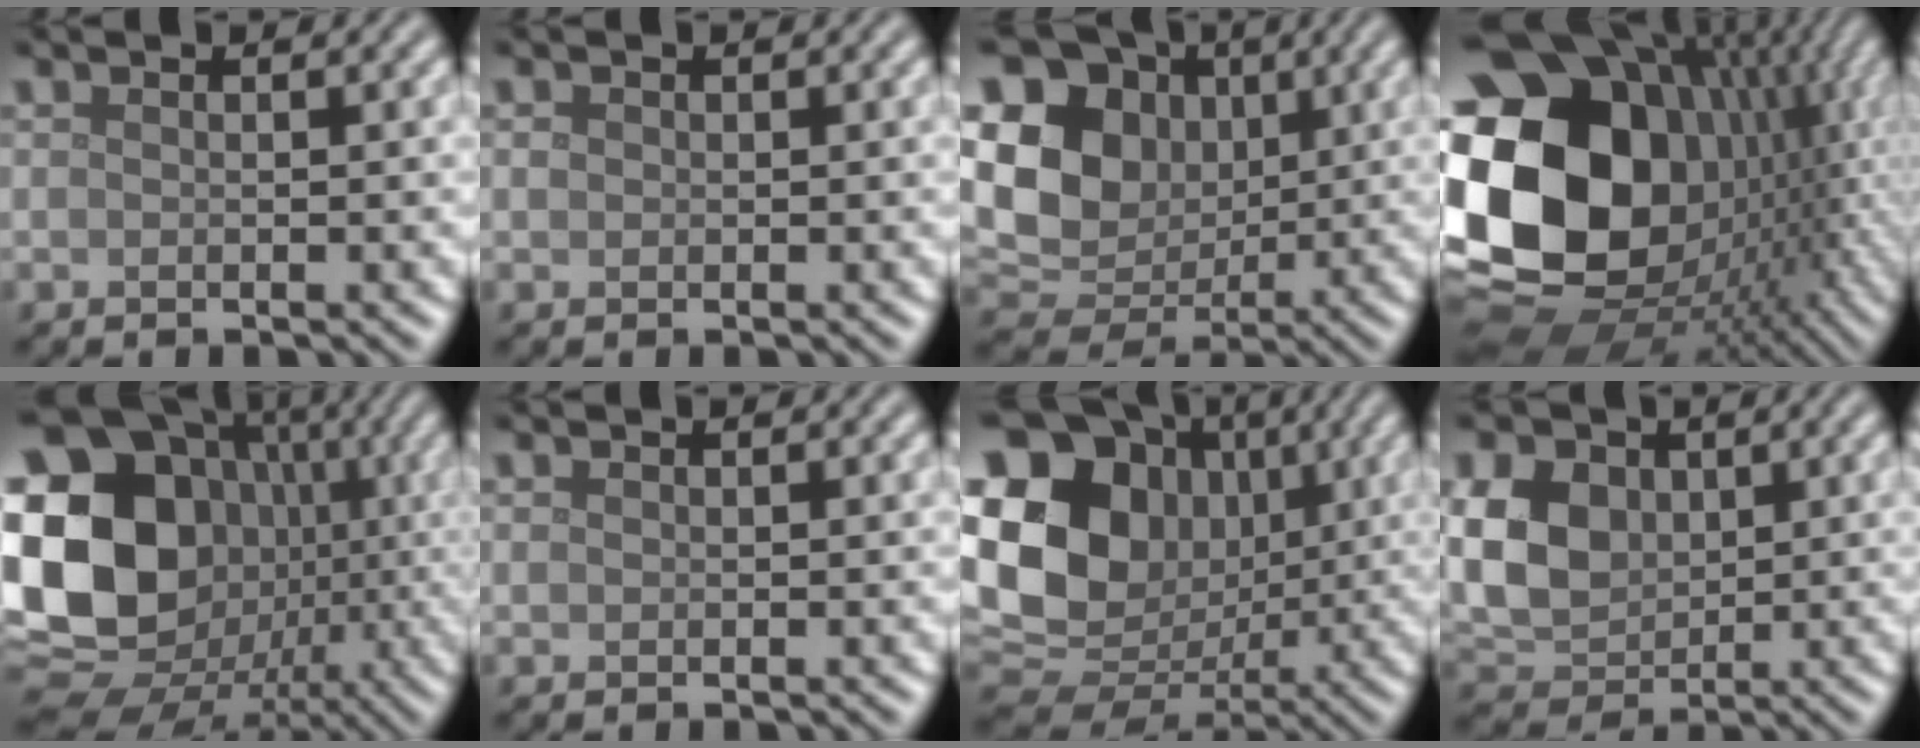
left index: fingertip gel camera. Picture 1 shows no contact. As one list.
[{"total": 0.5, "force": [0.1, 0.5, 0.1], "torque": [0.000, -0.001, 0.001]}, {"total": 14.0, "force": [2.9, 11.6, 7.3], "torque": [-0.178, 0.021, 0.041]}, {"total": 22.0, "force": [1.3, 17.2, 13.5], "torque": [-0.303, -0.006, 0.057]}, {"total": 24.2, "force": [-0.2, 21.4, 11.4], "torque": [-0.240, 0.028, -0.050]}, {"total": 0.0}, {"total": 19.0, "force": [3.4, 15.7, 10.1], "torque": [-0.217, 0.025, 0.059]}, {"total": 7.5, "force": [1.7, 5.6, 4.7], "torque": [-0.119, 0.010, 0.024]}]